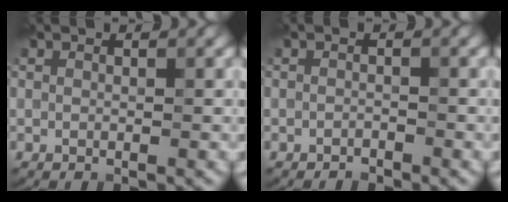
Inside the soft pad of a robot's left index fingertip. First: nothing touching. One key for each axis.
{"total": 0.9, "fx": -0.8, "fy": 0.3, "fz": 0.2, "tx": -0.001, "ty": 0.000, "tz": -0.015}